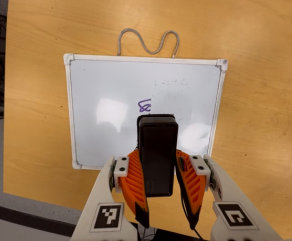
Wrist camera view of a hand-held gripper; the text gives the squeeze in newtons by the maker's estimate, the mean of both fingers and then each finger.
{"total": 6.6, "left": 5.5, "right": 7.6}